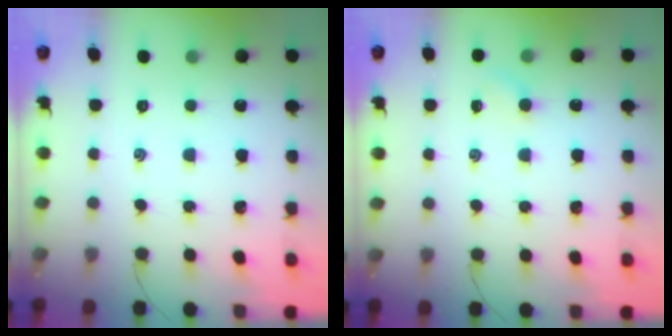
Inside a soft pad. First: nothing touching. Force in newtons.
{"total": 2.4, "press": 2.3, "slide": 0.8}